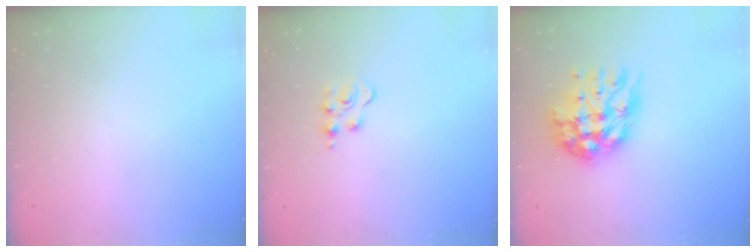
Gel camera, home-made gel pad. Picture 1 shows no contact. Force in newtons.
{"total": 3.0, "press": 3.0, "slide": 0.5}
{"total": 15.0, "press": 15.0, "slide": 1.3}